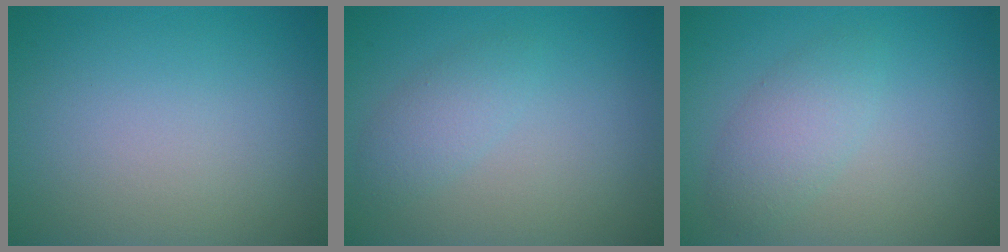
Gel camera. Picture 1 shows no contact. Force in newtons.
{"total": 1.9, "press": 1.9, "slide": 0.1}
{"total": 2.7, "press": 2.6, "slide": 0.1}